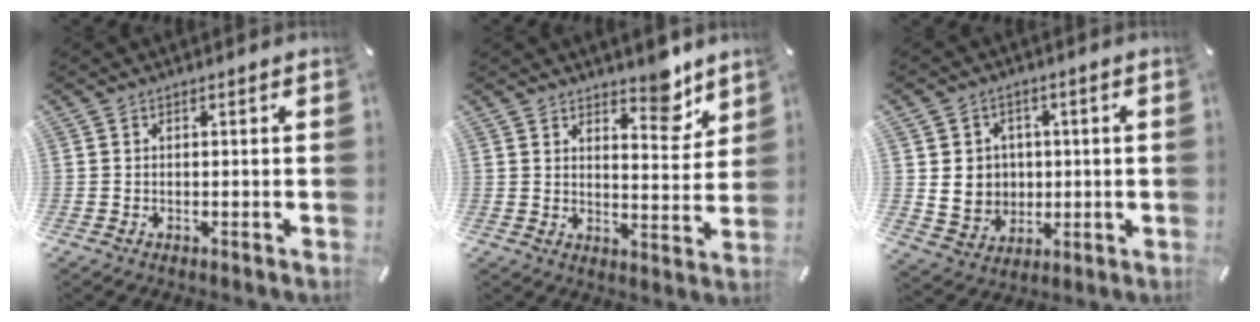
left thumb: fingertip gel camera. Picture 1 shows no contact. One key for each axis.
{"total": 8.4, "fx": 6.4, "fy": 4.0, "fz": 3.6, "tx": -0.013, "ty": -0.057, "tz": 0.104}
{"total": 8.0, "fx": 0.7, "fy": 7.8, "fz": 1.8, "tx": -0.031, "ty": -0.003, "tz": 0.018}